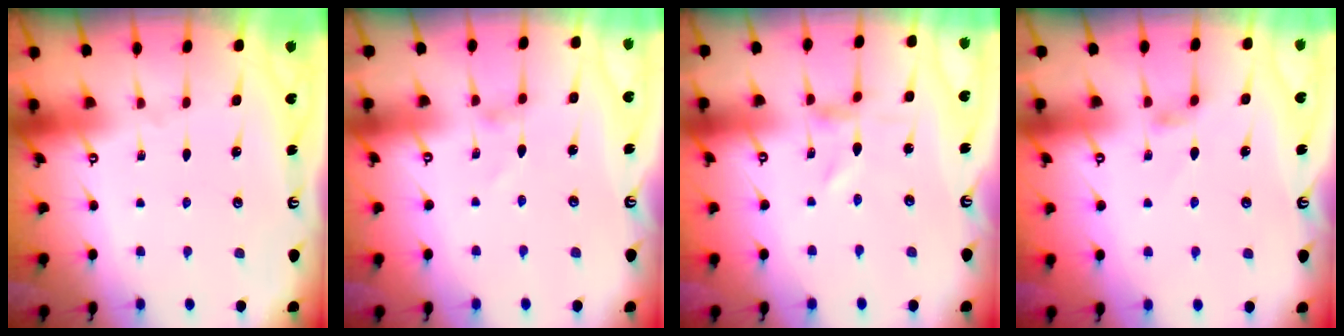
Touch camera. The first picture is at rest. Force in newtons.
{"total": 0.0}
{"total": 0.0}
{"total": 2.5, "press": 2.4, "slide": 0.4}